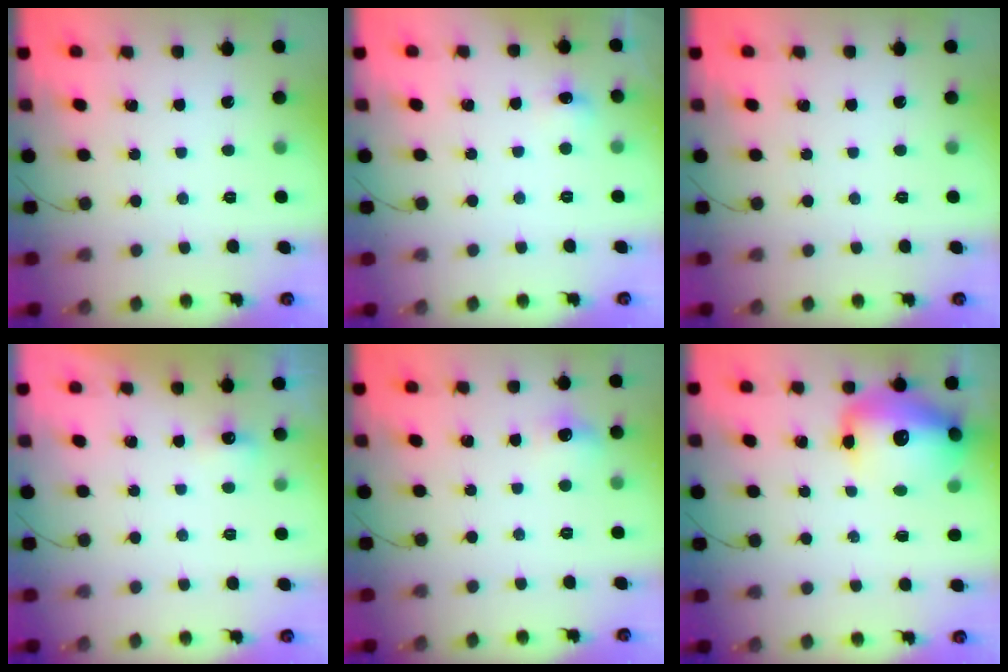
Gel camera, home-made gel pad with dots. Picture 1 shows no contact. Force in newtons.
{"total": 5.4, "press": 5.3, "slide": 1.3}
{"total": 0.0}
{"total": 3.5, "press": 3.3, "slide": 1.1}
{"total": 6.4, "press": 6.4, "slide": 0.9}
{"total": 16.3, "press": 15.6, "slide": 4.5}